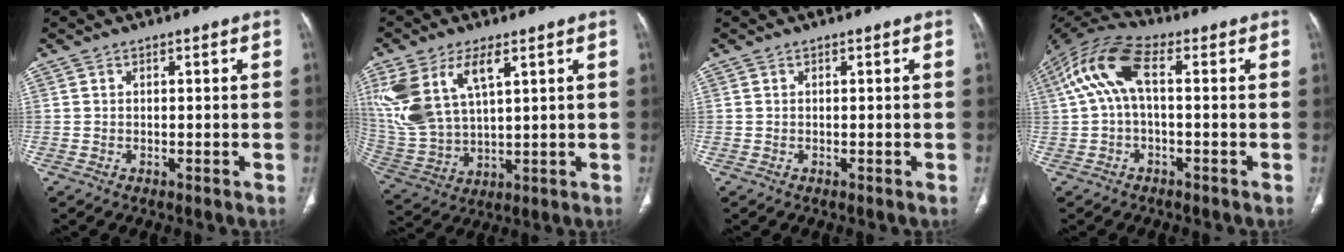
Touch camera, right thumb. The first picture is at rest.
{"total": 15.8, "force": [6.6, 7.9, 11.9], "torque": [-0.260, -0.012, 0.146]}
{"total": 0.0}
{"total": 10.8, "force": [1.0, 4.7, 9.7], "torque": [-0.216, 0.042, 0.012]}